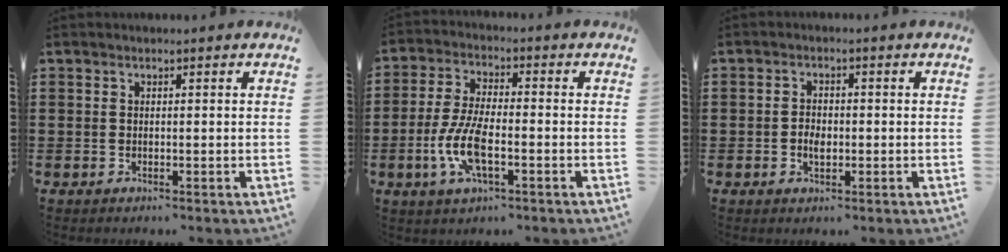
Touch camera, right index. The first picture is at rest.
{"total": 8.2, "force": [-2.7, 2.9, 7.2], "torque": [-0.167, -0.013, -0.054]}
{"total": 2.4, "force": [-0.6, 1.5, 1.8], "torque": [-0.033, 0.003, -0.010]}